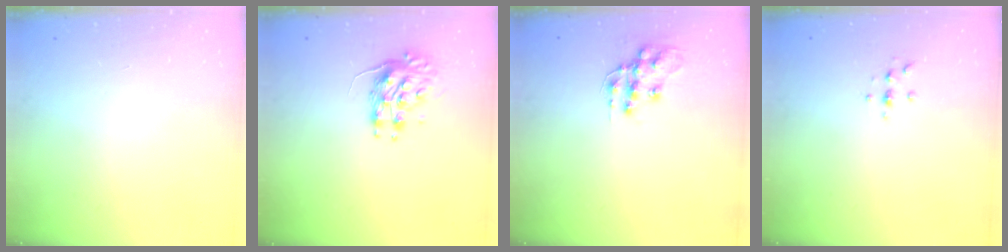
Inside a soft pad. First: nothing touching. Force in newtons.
{"total": 8.1, "press": 8.1, "slide": 0.1}
{"total": 12.7, "press": 12.6, "slide": 0.9}
{"total": 2.3, "press": 2.2, "slide": 0.2}